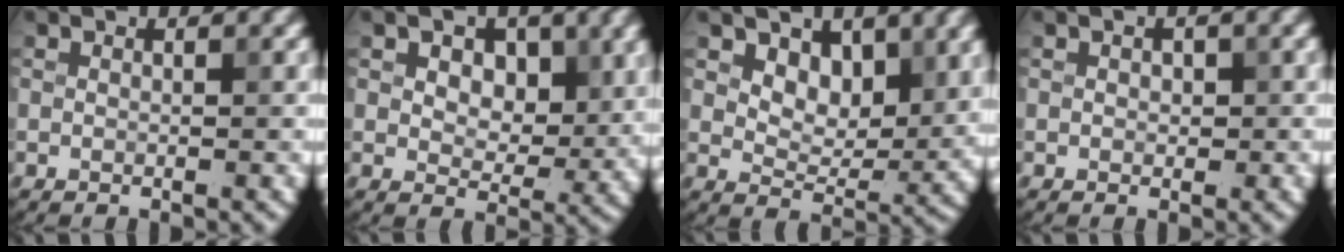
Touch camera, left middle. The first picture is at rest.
{"total": 4.7, "force": [1.7, 3.2, 3.0], "torque": [-0.049, -0.011, 0.018]}
{"total": 4.8, "force": [2.5, 3.0, 2.8], "torque": [-0.045, -0.018, 0.033]}
{"total": 0.8, "force": [0.0, 0.6, 0.5], "torque": [-0.005, -0.003, 0.000]}